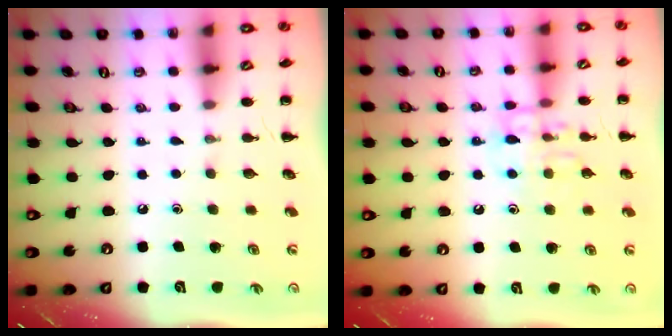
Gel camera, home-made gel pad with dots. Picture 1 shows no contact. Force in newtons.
{"total": 10.0, "press": 10.0, "slide": 0.6}